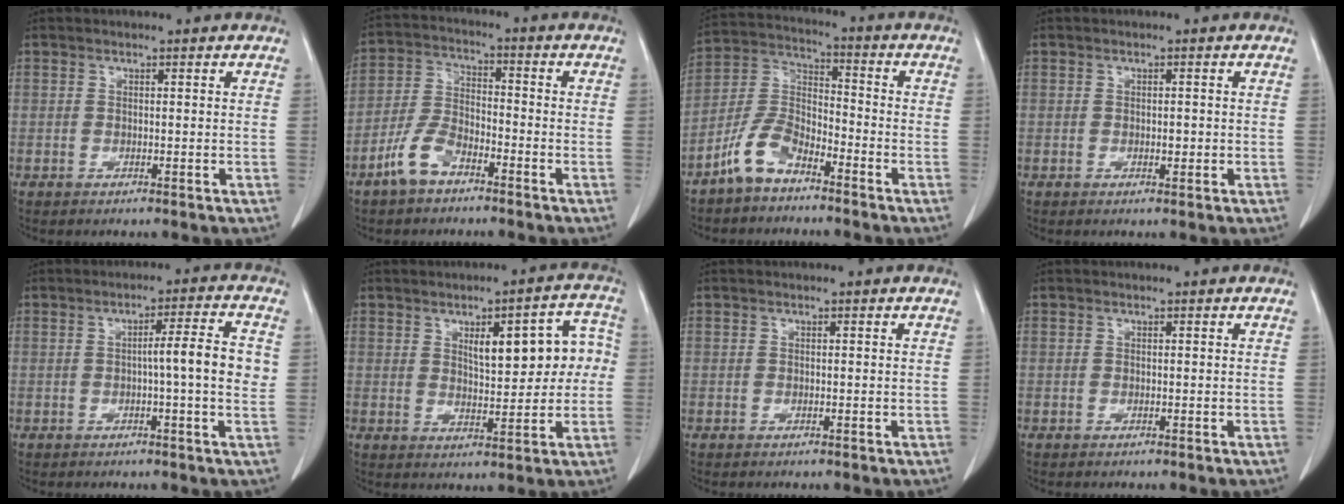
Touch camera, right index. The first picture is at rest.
{"total": 7.3, "force": [-4.7, 3.6, 4.3], "torque": [-0.102, 0.007, -0.093]}
{"total": 8.3, "force": [-5.9, 3.8, 4.4], "torque": [-0.104, 0.013, -0.122]}
{"total": 1.3, "force": [-0.2, 0.6, 1.2], "torque": [-0.019, -0.001, -0.001]}
{"total": 6.5, "force": [-0.1, -0.3, 6.5], "torque": [-0.093, 0.006, -0.004]}
{"total": 9.9, "force": [1.8, 3.7, 9.0], "torque": [-0.112, 0.032, 0.029]}
{"total": 0.0}
{"total": 0.0}